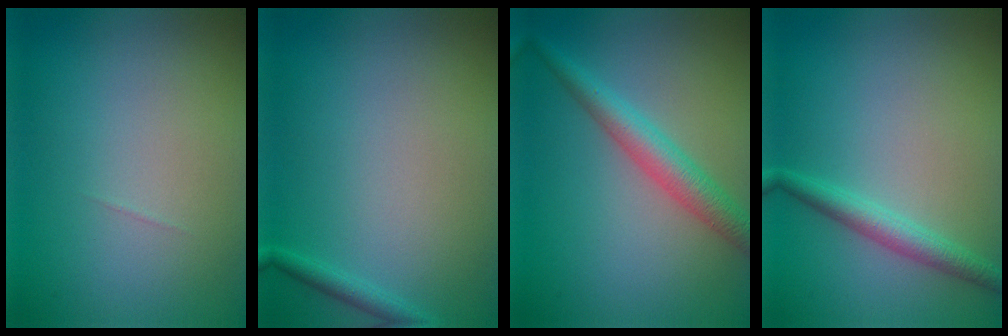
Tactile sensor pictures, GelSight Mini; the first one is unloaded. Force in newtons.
{"total": 1.2, "press": 1.1, "slide": 0.1}
{"total": 3.7, "press": 3.7, "slide": 0.1}
{"total": 2.4, "press": 2.4, "slide": 0.1}